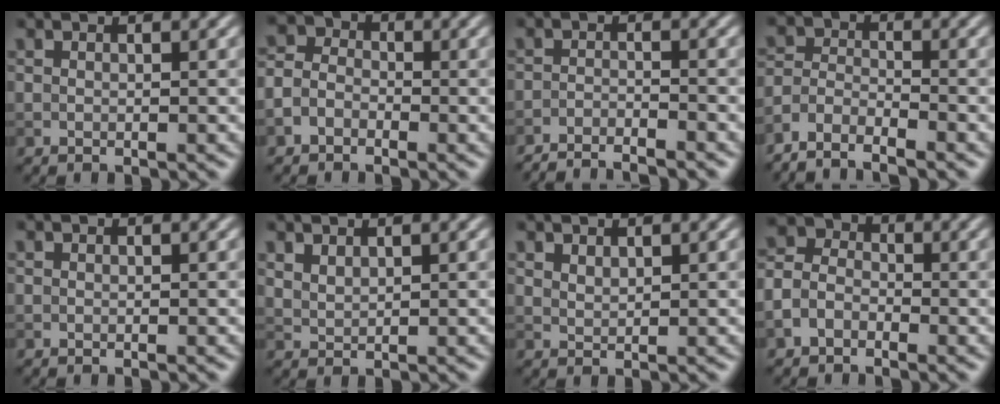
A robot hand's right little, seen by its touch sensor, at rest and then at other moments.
{"total": 2.8, "force": [-1.2, 2.3, 1.1], "torque": [-0.008, 0.006, -0.033]}
{"total": 4.5, "force": [-4.2, 0.4, 1.4], "torque": [-0.023, -0.007, -0.070]}
{"total": 3.4, "force": [-3.1, 0.9, 1.2], "torque": [-0.023, -0.001, -0.070]}
{"total": 0.0}
{"total": 1.4, "force": [1.2, 0.4, 0.5], "torque": [-0.016, 0.000, 0.029]}
{"total": 1.1, "force": [1.0, 0.3, 0.3], "torque": [-0.010, -0.001, 0.021]}
{"total": 3.2, "force": [-1.4, 2.5, 1.4], "torque": [-0.026, 0.008, -0.041]}